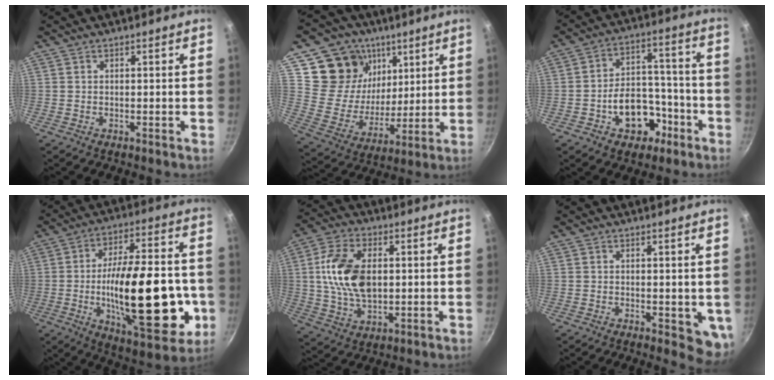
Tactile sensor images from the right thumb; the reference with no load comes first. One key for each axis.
{"total": 17.1, "fx": 8.9, "fy": 13.7, "fz": 5.0, "tx": -0.043, "ty": -0.059, "tz": 0.156}
{"total": 15.2, "fx": -6.9, "fy": 10.4, "fz": 8.7, "tx": -0.097, "ty": 0.081, "tz": -0.098}
{"total": 28.3, "fx": -5.0, "fy": 11.1, "fz": 25.5, "tx": -0.375, "ty": 0.015, "tz": -0.065}
{"total": 14.1, "fx": 1.6, "fy": 8.6, "fz": 11.1, "tx": -0.191, "ty": 0.003, "tz": 0.028}
{"total": 5.4, "fx": -0.3, "fy": 2.5, "fz": 4.8, "tx": -0.047, "ty": -0.011, "tz": -0.001}